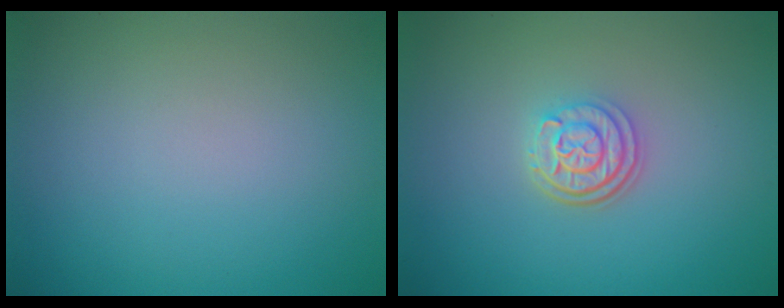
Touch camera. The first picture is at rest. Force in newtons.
{"total": 3.1, "press": 2.4, "slide": 1.9}